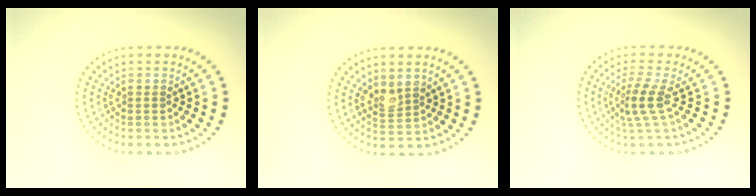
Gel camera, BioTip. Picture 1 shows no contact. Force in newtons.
{"total": 1.8, "press": 1.7, "slide": 0.7}
{"total": 2.7, "press": 1.9, "slide": 1.9}